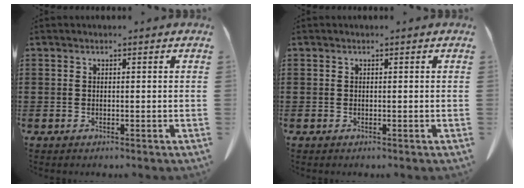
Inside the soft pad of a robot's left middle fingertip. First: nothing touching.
{"total": 0.0}